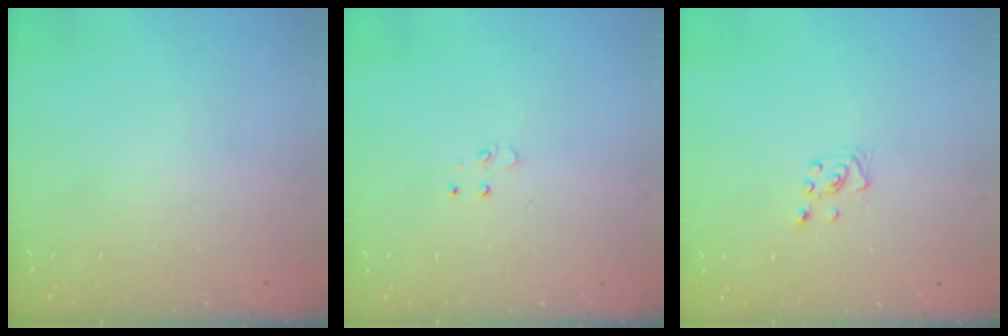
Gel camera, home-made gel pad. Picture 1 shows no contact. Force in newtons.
{"total": 4.1, "press": 4.1, "slide": 0.5}
{"total": 3.0, "press": 2.9, "slide": 0.3}